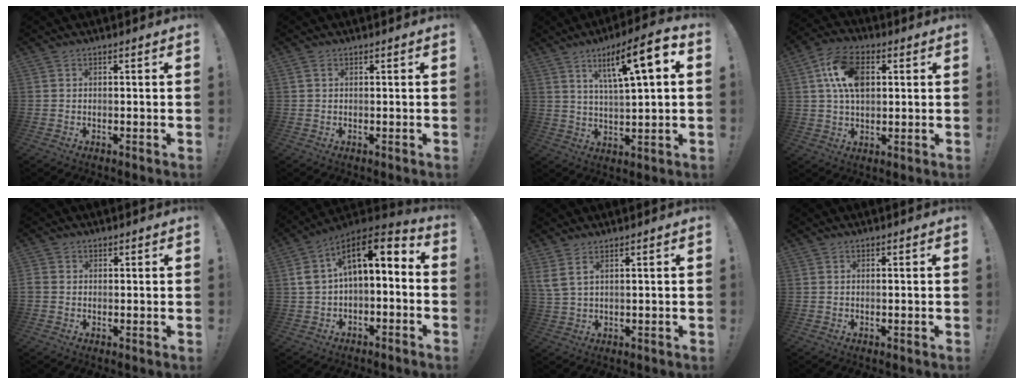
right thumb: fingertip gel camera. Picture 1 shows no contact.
{"total": 0.9, "force": [0.3, 0.5, 0.7], "torque": [-0.013, 0.003, 0.005]}
{"total": 13.3, "force": [5.4, 2.2, 11.9], "torque": [-0.193, -0.018, 0.077]}
{"total": 13.0, "force": [3.4, 8.1, 9.5], "torque": [-0.173, 0.010, 0.065]}
{"total": 2.4, "force": [0.3, 2.2, 0.8], "torque": [-0.015, 0.005, 0.008]}
{"total": 10.2, "force": [1.8, 5.8, 8.2], "torque": [-0.142, -0.006, 0.032]}
{"total": 3.9, "force": [2.3, 0.6, 3.1], "torque": [-0.079, -0.010, 0.043]}
{"total": 0.0}